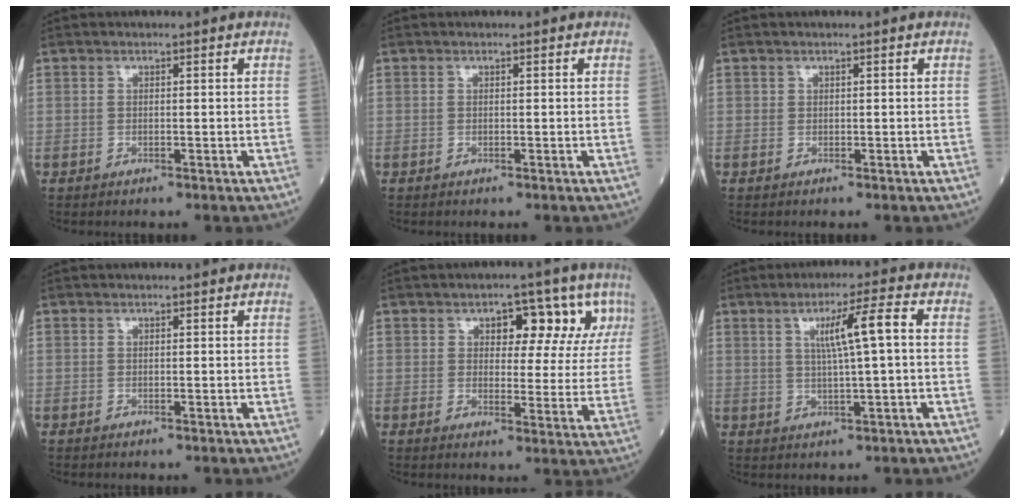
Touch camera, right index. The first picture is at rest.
{"total": 0.0}
{"total": 0.0}
{"total": 0.0}
{"total": 8.4, "force": [4.1, 4.5, 5.8], "torque": [-0.052, 0.017, 0.050]}
{"total": 6.5, "force": [1.3, -0.3, 6.4], "torque": [-0.107, 0.006, 0.022]}